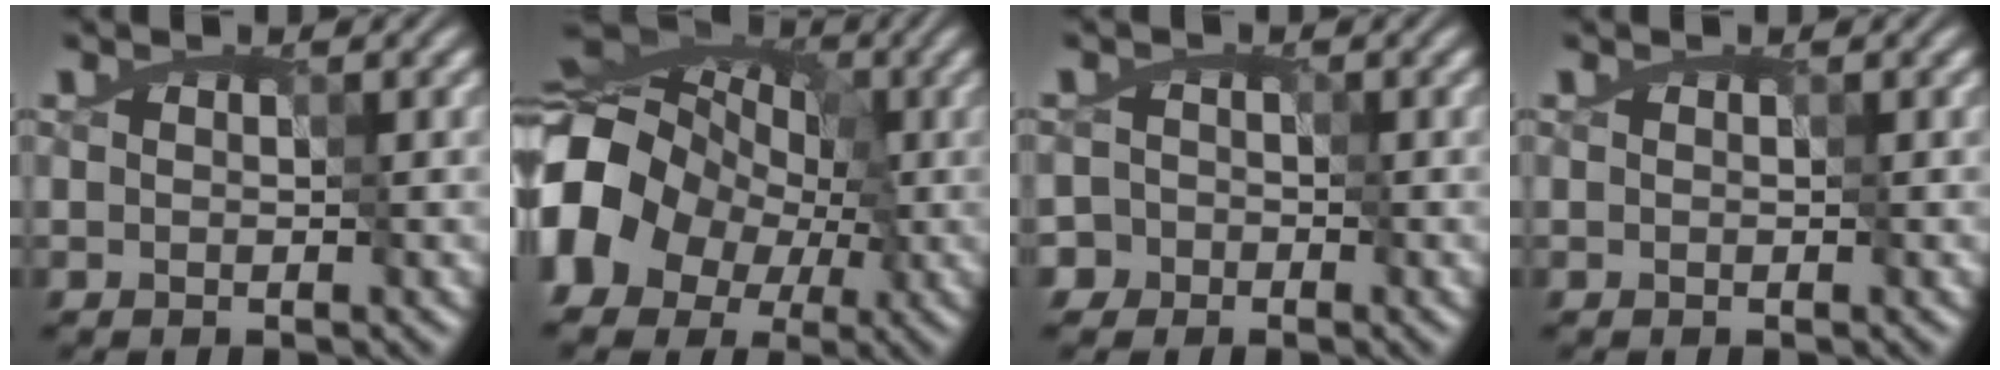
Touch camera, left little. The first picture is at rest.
{"total": 13.0, "force": [-3.7, 10.3, 7.1], "torque": [-0.132, -0.002, -0.087]}
{"total": 3.8, "force": [-1.2, 3.5, 0.9], "torque": [0.005, 0.021, -0.044]}
{"total": 0.0}